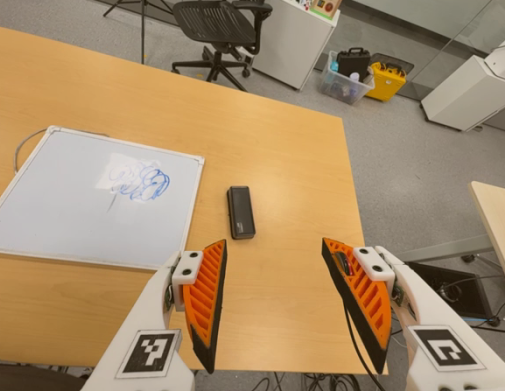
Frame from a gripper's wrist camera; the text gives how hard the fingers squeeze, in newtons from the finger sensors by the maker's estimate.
{"total": 0.0}